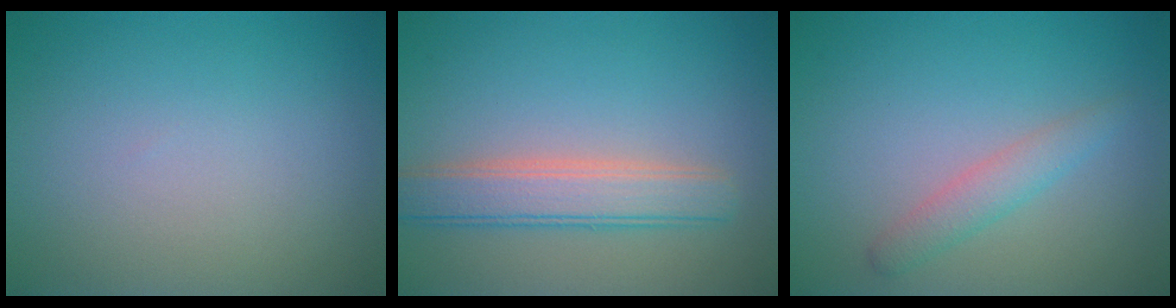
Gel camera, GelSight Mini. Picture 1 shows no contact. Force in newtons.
{"total": 4.2, "press": 4.2, "slide": 0.4}
{"total": 2.0, "press": 2.0, "slide": 0.1}